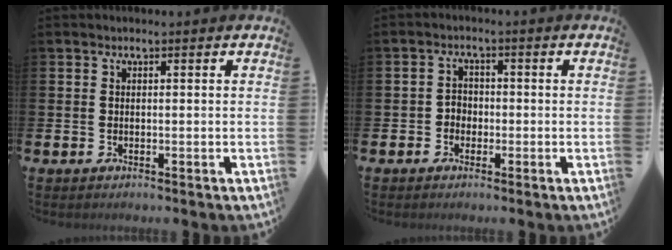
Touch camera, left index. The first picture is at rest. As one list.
[{"total": 2.1, "force": [-1.0, 1.8, 0.5], "torque": [-0.010, 0.006, -0.024]}]